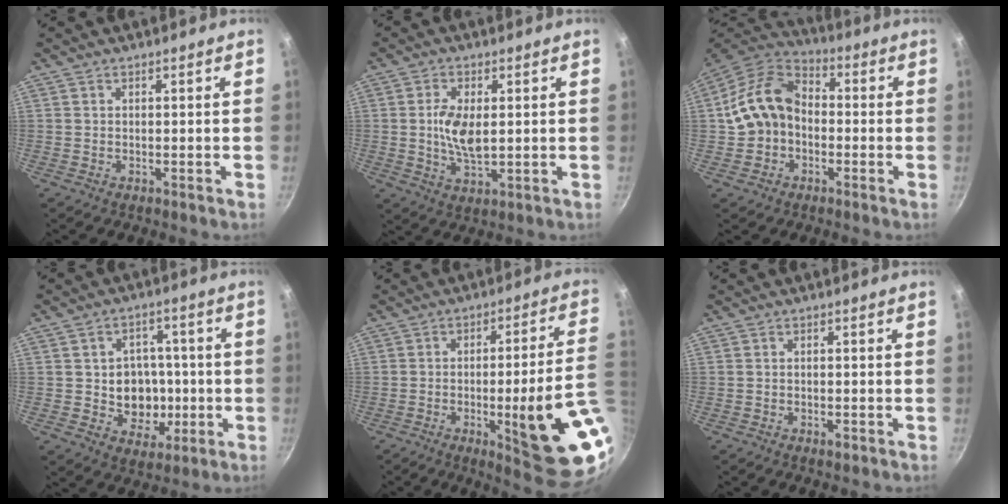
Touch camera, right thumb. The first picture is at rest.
{"total": 7.3, "force": [0.6, 3.6, 6.3], "torque": [-0.123, -0.008, 0.014]}
{"total": 12.6, "force": [-1.0, 9.9, 7.7], "torque": [-0.115, 0.040, -0.031]}
{"total": 10.6, "force": [-1.1, 9.1, 5.2], "torque": [-0.027, 0.012, -0.007]}
{"total": 20.0, "force": [-5.0, 3.4, 19.0], "torque": [-0.233, 0.014, -0.055]}
{"total": 1.5, "force": [-0.8, 0.7, 1.0], "torque": [-0.020, 0.002, -0.013]}